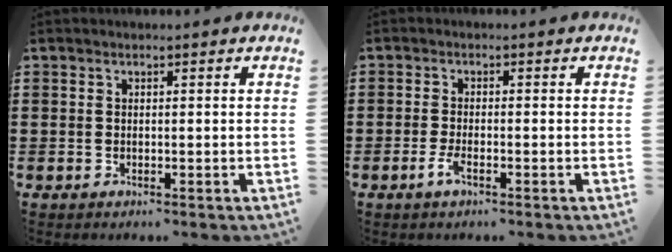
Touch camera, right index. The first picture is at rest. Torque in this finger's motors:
{"motor_torque": [1.58, 0.56, 0.31, 0.08]}